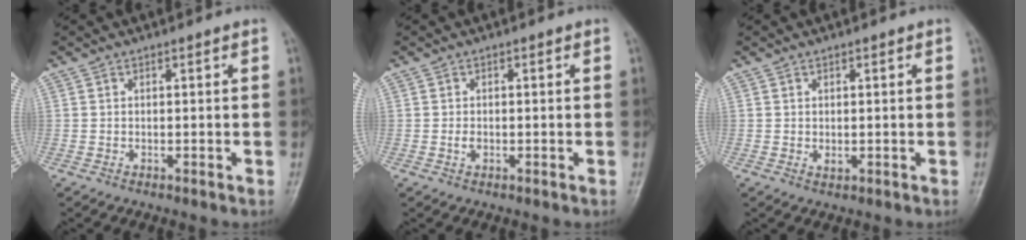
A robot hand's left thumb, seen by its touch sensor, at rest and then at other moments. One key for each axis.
{"total": 1.3, "fx": -0.2, "fy": 0.8, "fz": 0.9, "tx": -0.016, "ty": -0.001, "tz": -0.005}
{"total": 1.4, "fx": 0.1, "fy": 0.8, "fz": 1.1, "tx": -0.013, "ty": -0.003, "tz": 0.005}